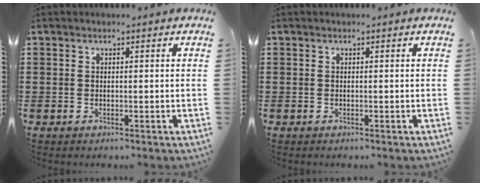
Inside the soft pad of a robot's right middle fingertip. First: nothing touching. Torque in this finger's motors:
{"motor_torque": [-0.55, -0.60, 0.31, 0.06]}